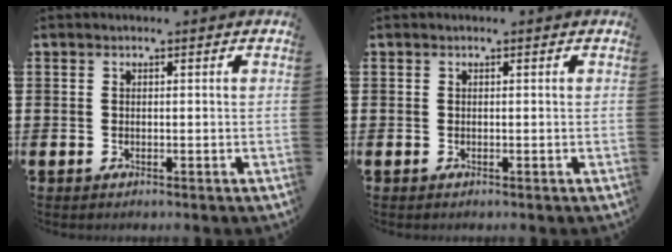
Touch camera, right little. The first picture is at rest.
{"total": 0.0}